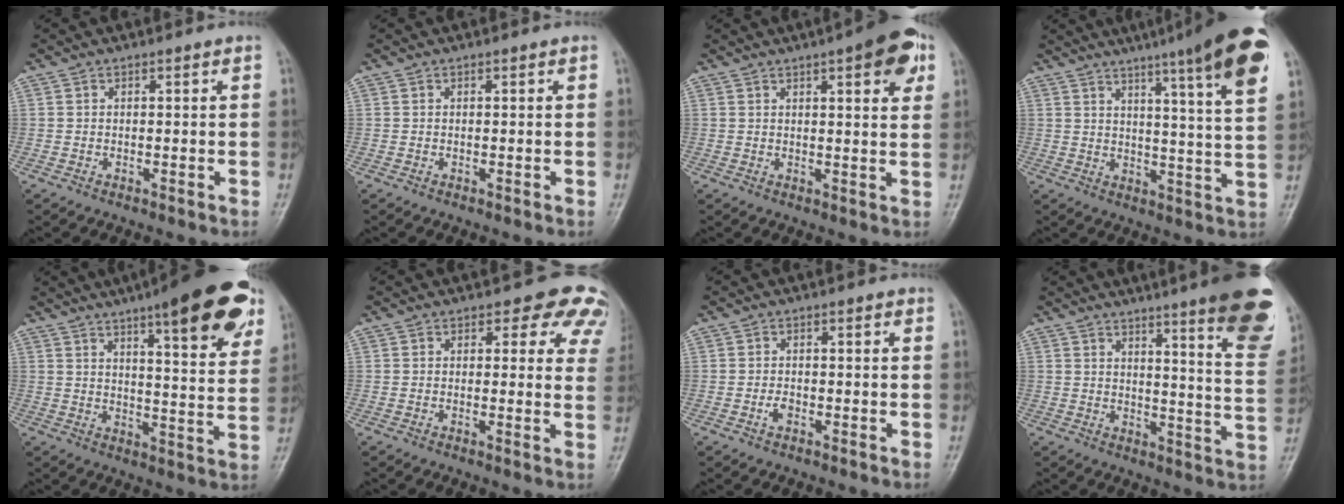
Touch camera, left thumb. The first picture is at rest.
{"total": 0.0}
{"total": 9.1, "force": [4.4, 2.6, 7.6], "torque": [-0.077, -0.008, 0.049]}
{"total": 18.2, "force": [10.8, 1.2, 14.6], "torque": [-0.190, -0.037, 0.130]}
{"total": 19.2, "force": [11.1, 4.6, 15.0], "torque": [-0.173, -0.038, 0.148]}
{"total": 8.4, "force": [5.8, 4.7, 3.8], "torque": [0.009, -0.020, 0.040]}
{"total": 1.7, "force": [-0.7, 1.0, 1.2], "torque": [-0.019, 0.002, -0.017]}
{"total": 18.8, "force": [11.9, 2.5, 14.4], "torque": [-0.154, -0.065, 0.142]}